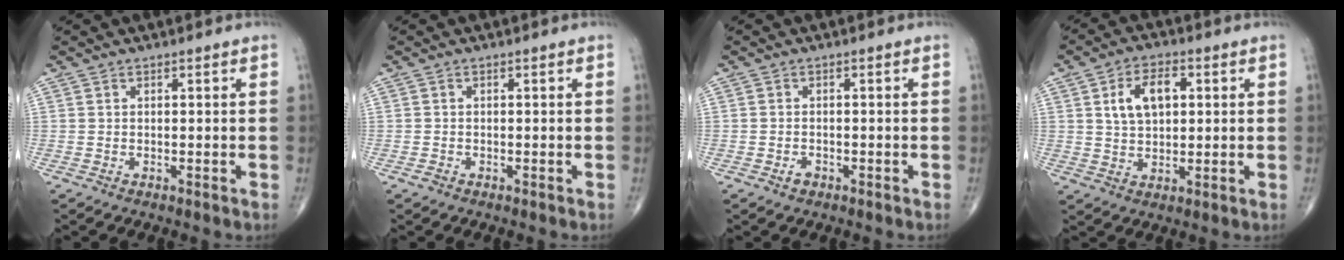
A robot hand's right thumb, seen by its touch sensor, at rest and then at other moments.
{"total": 0.7, "force": [-0.5, 0.4, 0.2], "torque": [-0.001, 0.001, -0.011]}
{"total": 1.3, "force": [-0.8, 0.8, 0.6], "torque": [-0.008, 0.004, -0.014]}
{"total": 8.3, "force": [2.1, 4.9, 6.3], "torque": [-0.098, 0.004, 0.037]}